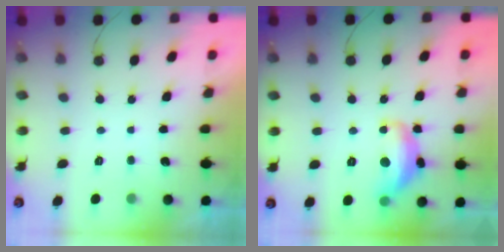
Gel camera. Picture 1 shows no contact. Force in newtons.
{"total": 14.2, "press": 14.2, "slide": 1.0}